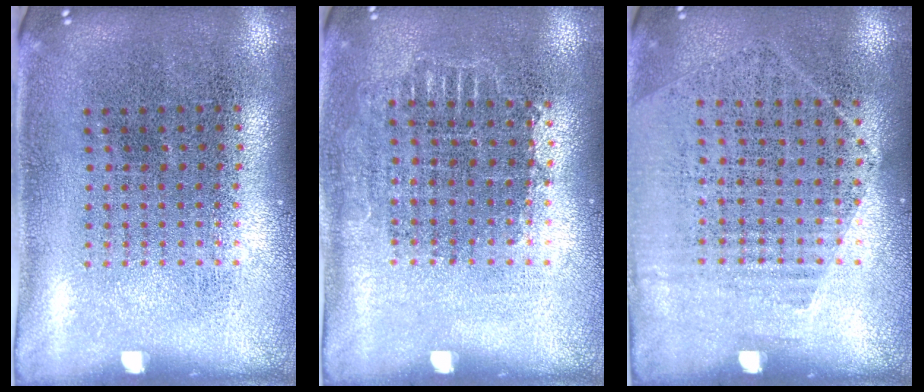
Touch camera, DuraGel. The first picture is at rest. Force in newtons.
{"total": 0.7, "press": 0.7, "slide": 0.1}
{"total": 1.2, "press": 1.0, "slide": 0.6}